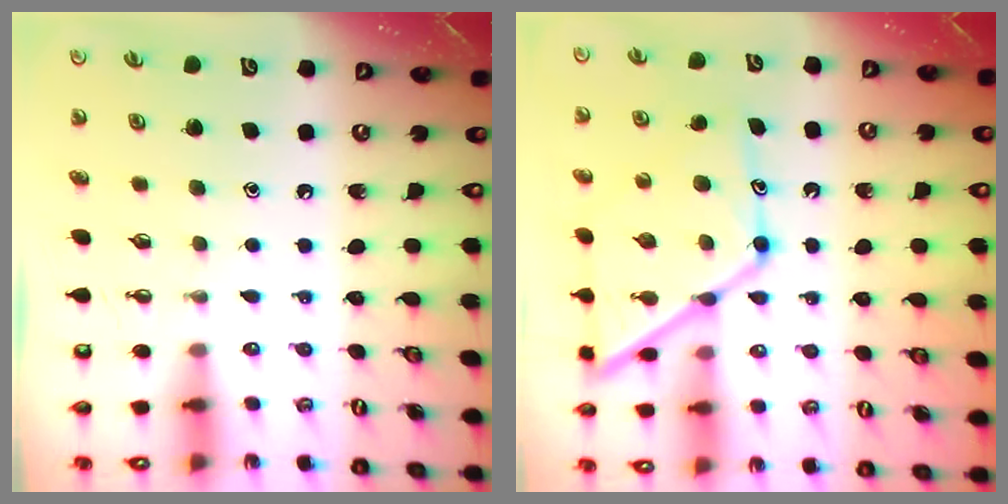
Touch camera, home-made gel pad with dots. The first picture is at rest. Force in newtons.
{"total": 16.2, "press": 16.2, "slide": 1.4}